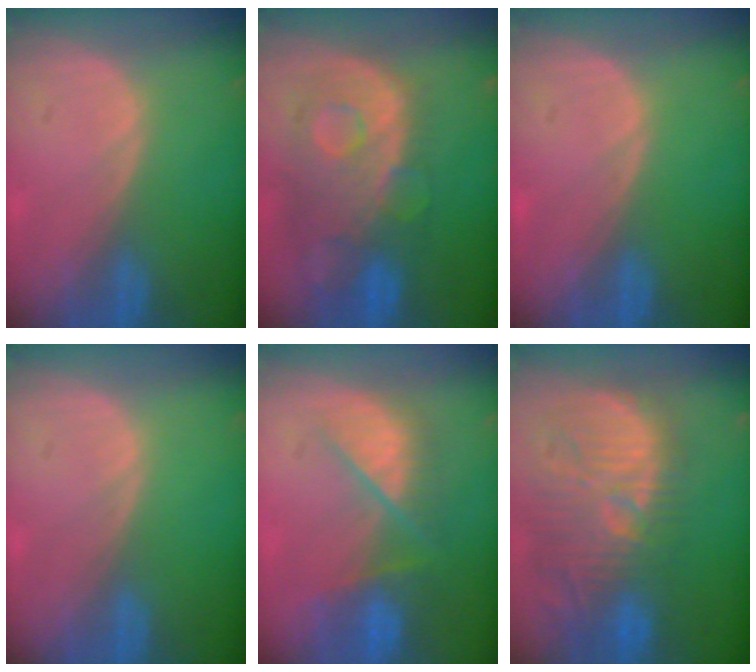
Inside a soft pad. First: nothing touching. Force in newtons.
{"total": 11.1, "press": 9.7, "slide": 5.5}
{"total": 0.0}
{"total": 0.0}
{"total": 8.3, "press": 7.4, "slide": 3.8}
{"total": 13.5, "press": 12.5, "slide": 5.0}